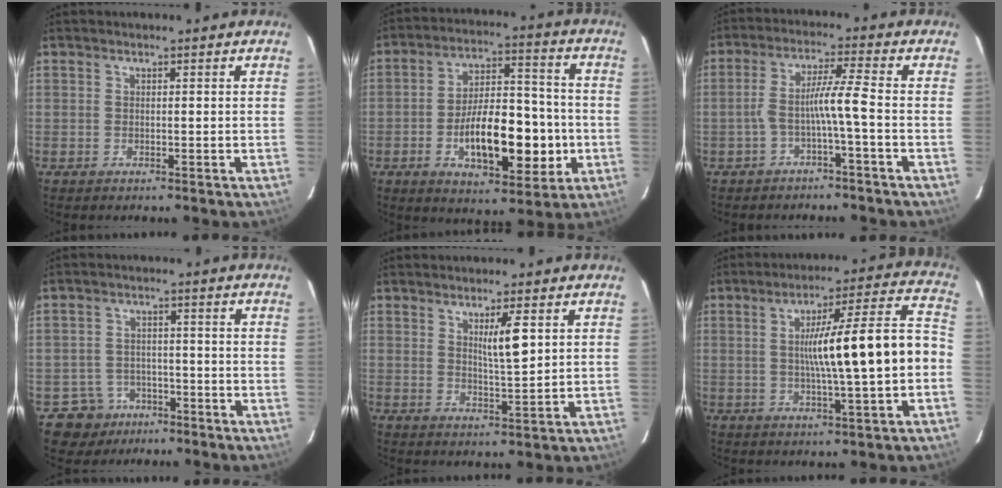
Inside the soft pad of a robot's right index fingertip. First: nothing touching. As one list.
[{"total": 15.6, "force": [-3.8, 6.0, 13.9], "torque": [-0.229, 0.015, -0.055]}, {"total": 5.6, "force": [-1.8, -0.8, 5.2], "torque": [-0.101, 0.022, -0.031]}, {"total": 5.8, "force": [-3.3, 4.8, -0.3], "torque": [0.005, 0.011, -0.047]}, {"total": 4.7, "force": [1.7, 0.3, 4.4], "torque": [-0.073, -0.007, 0.031]}, {"total": 15.4, "force": [-1.2, 0.2, 15.4], "torque": [-0.226, 0.025, -0.019]}]